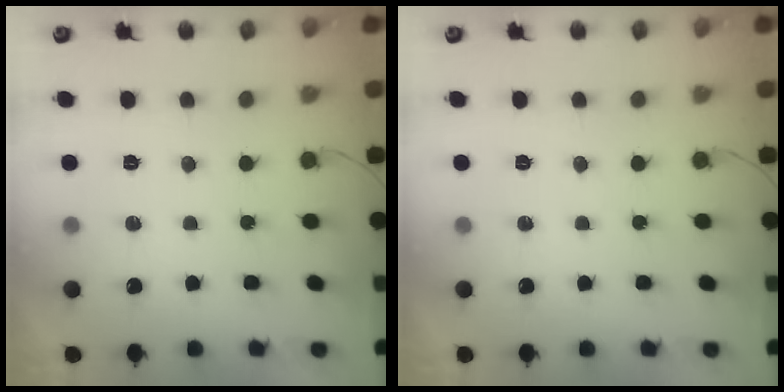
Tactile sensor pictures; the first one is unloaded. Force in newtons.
{"total": 0.0}